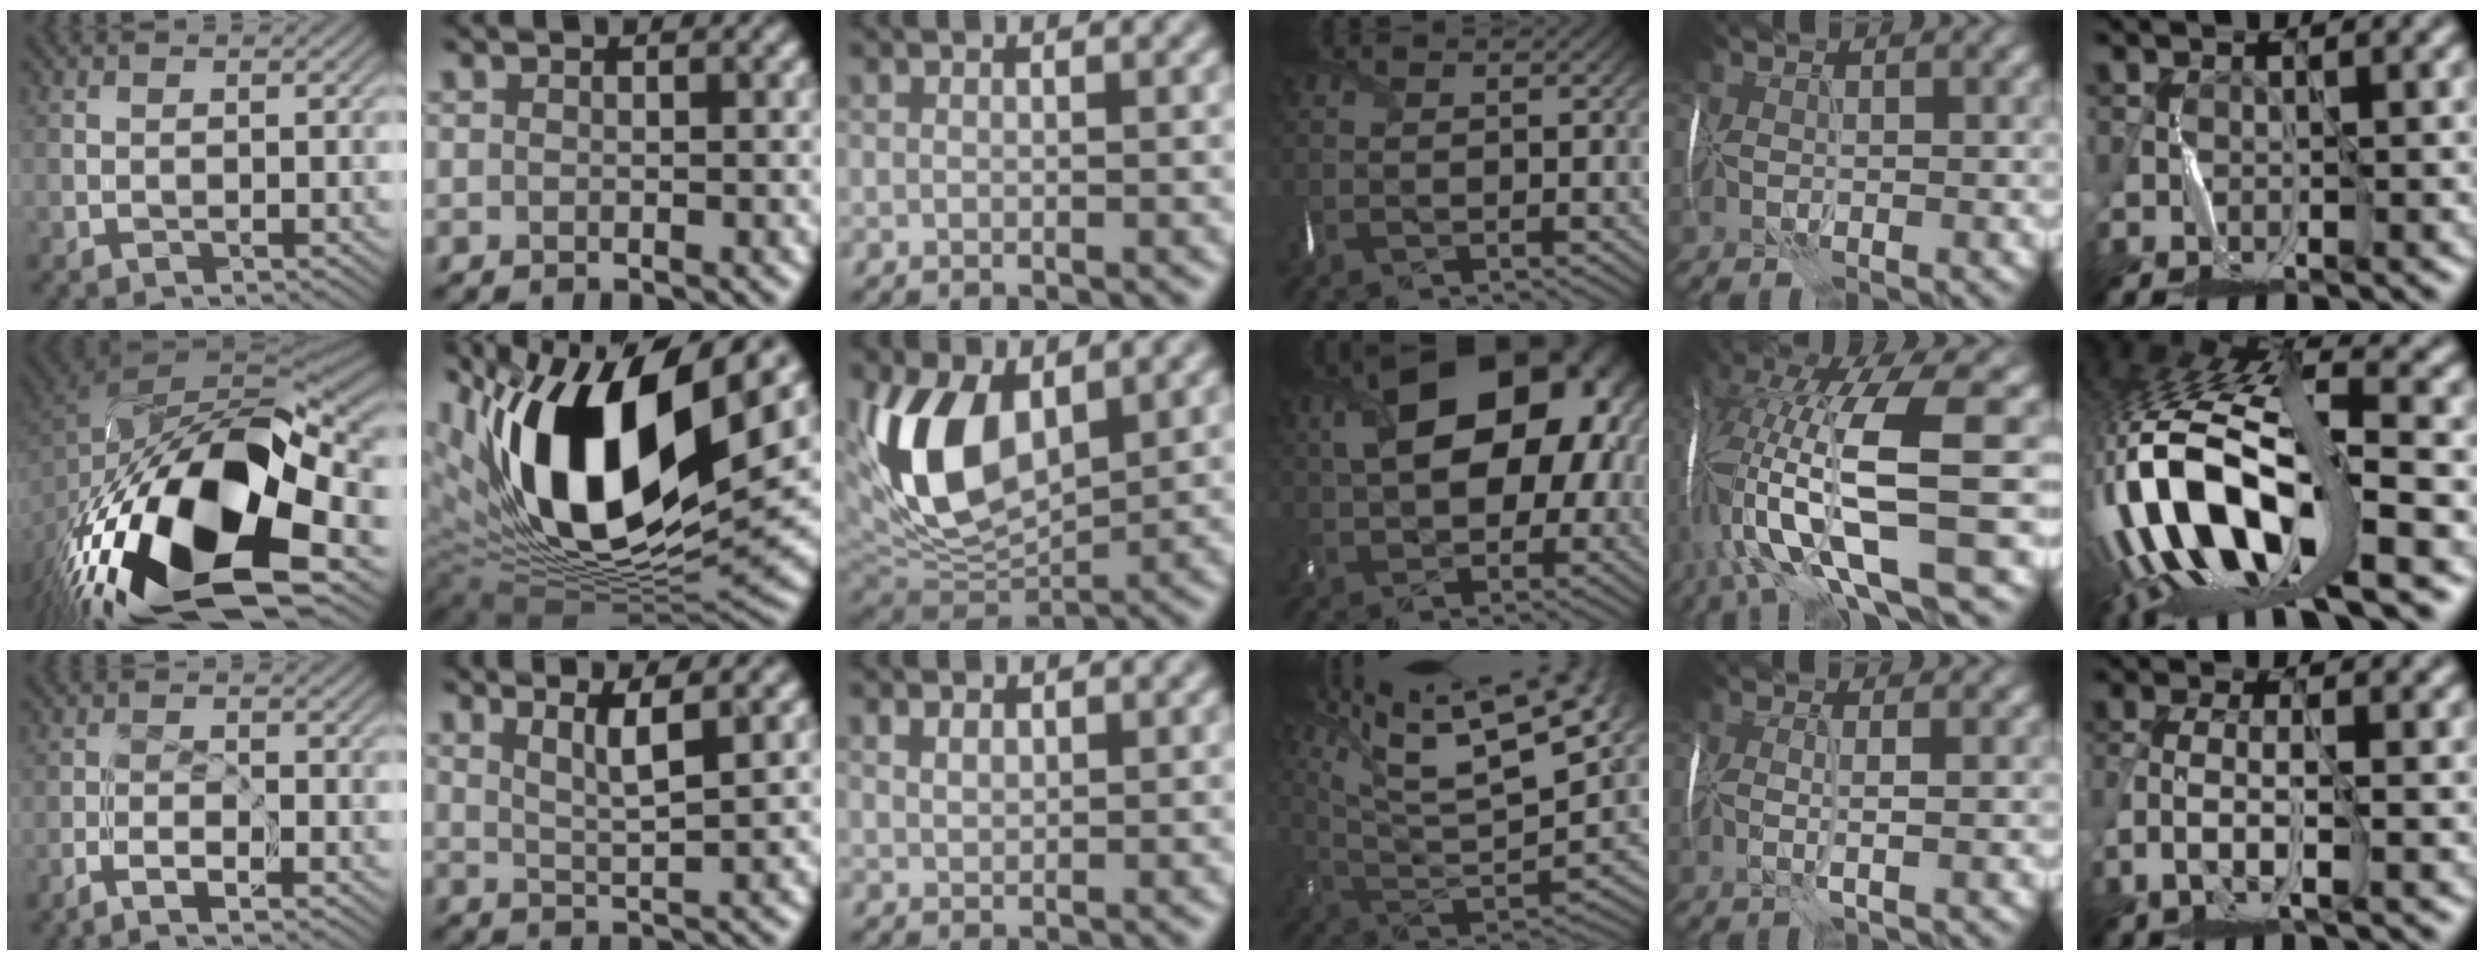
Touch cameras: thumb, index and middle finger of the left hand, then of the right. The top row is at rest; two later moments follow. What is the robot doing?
{"motion": "wrap", "object": "ribbon"}